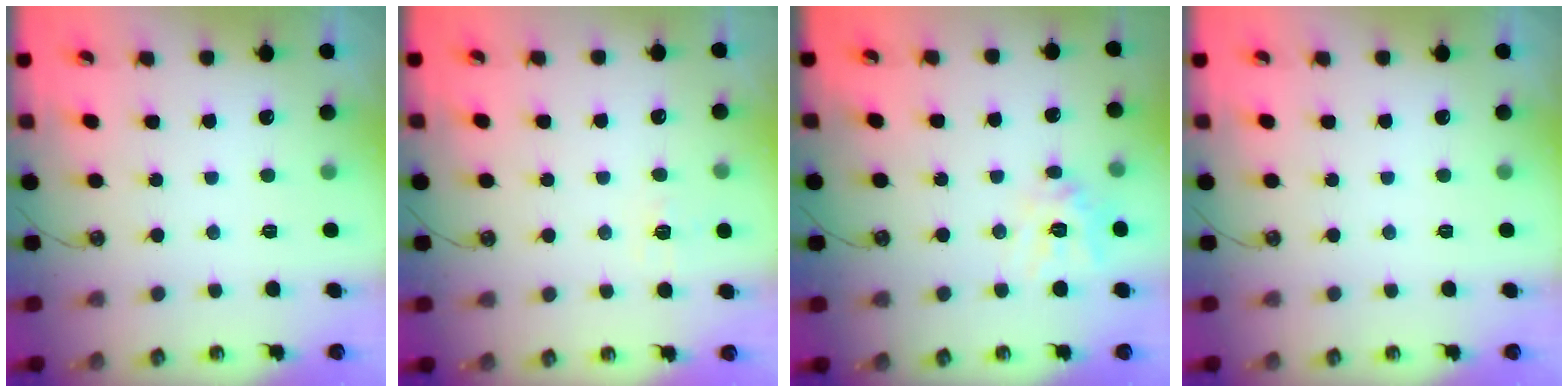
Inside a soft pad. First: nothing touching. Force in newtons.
{"total": 5.4, "press": 5.3, "slide": 0.7}
{"total": 12.1, "press": 12.1, "slide": 1.1}
{"total": 0.0}